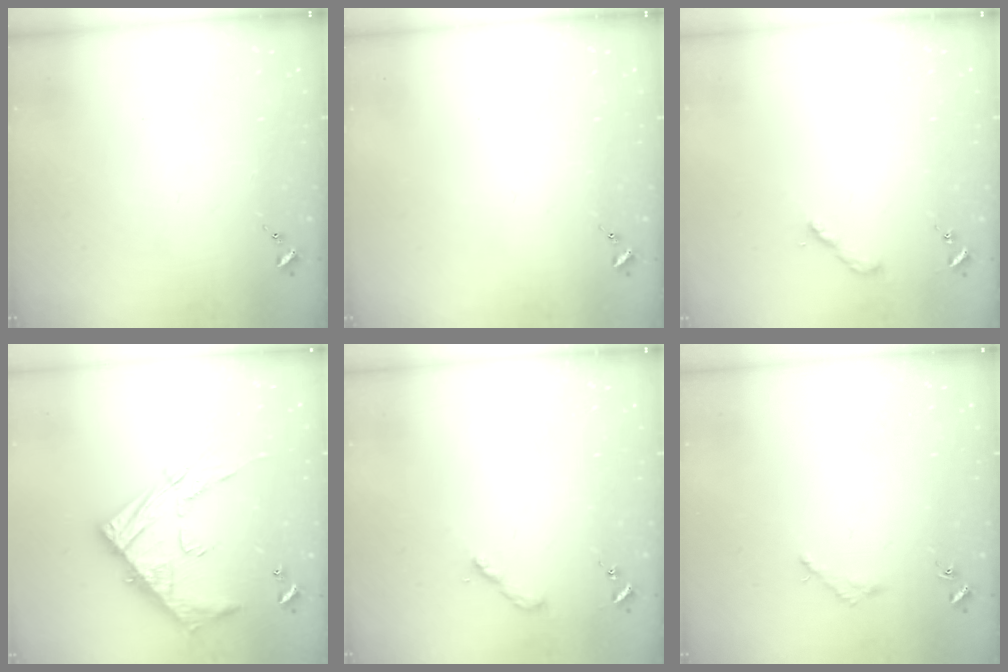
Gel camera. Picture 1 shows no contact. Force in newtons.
{"total": 0.0}
{"total": 2.2, "press": 2.2, "slide": 0.2}
{"total": 17.3, "press": 17.3, "slide": 1.4}
{"total": 2.2, "press": 2.2, "slide": 0.2}
{"total": 1.6, "press": 1.6, "slide": 0.2}